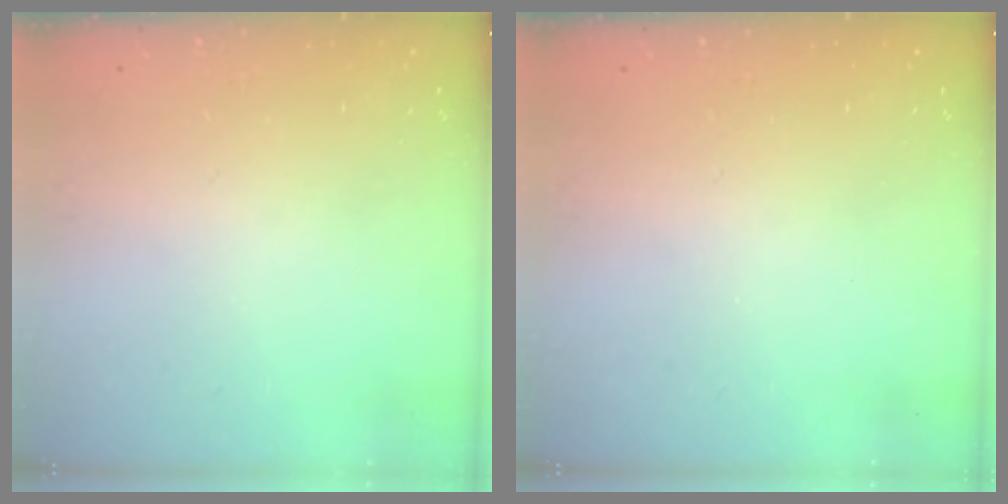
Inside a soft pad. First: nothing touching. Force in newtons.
{"total": 0.0}